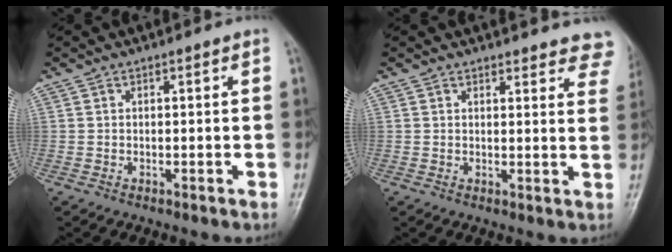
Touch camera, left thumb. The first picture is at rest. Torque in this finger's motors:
{"motor_torque": [0.37, 0.28, 0.05, -0.10, 0.04]}